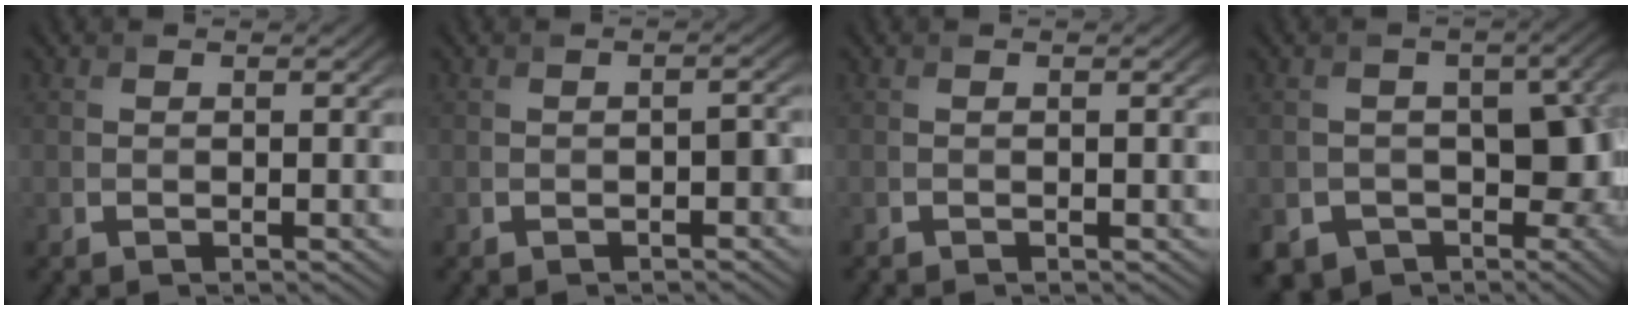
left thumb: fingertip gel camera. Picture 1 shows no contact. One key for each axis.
{"total": 1.7, "fx": -0.9, "fy": 0.7, "fz": 1.2, "tx": -0.018, "ty": 0.004, "tz": -0.016}
{"total": 0.9, "fx": -0.4, "fy": 0.2, "fz": 0.8, "tx": -0.010, "ty": 0.001, "tz": -0.010}
{"total": 10.9, "fx": -3.4, "fy": 8.1, "fz": 6.5, "tx": -0.093, "ty": -0.044, "tz": -0.046}